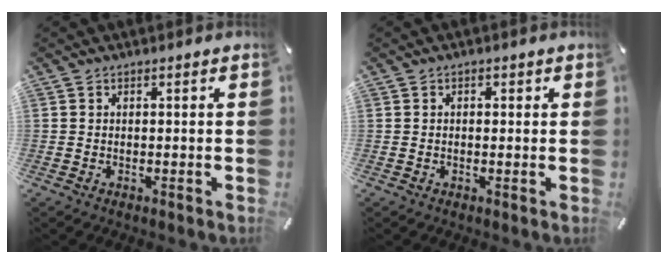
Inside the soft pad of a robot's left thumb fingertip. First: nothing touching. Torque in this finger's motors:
{"motor_torque": [0.17, 0.01, -0.01, 0.00, 0.03]}